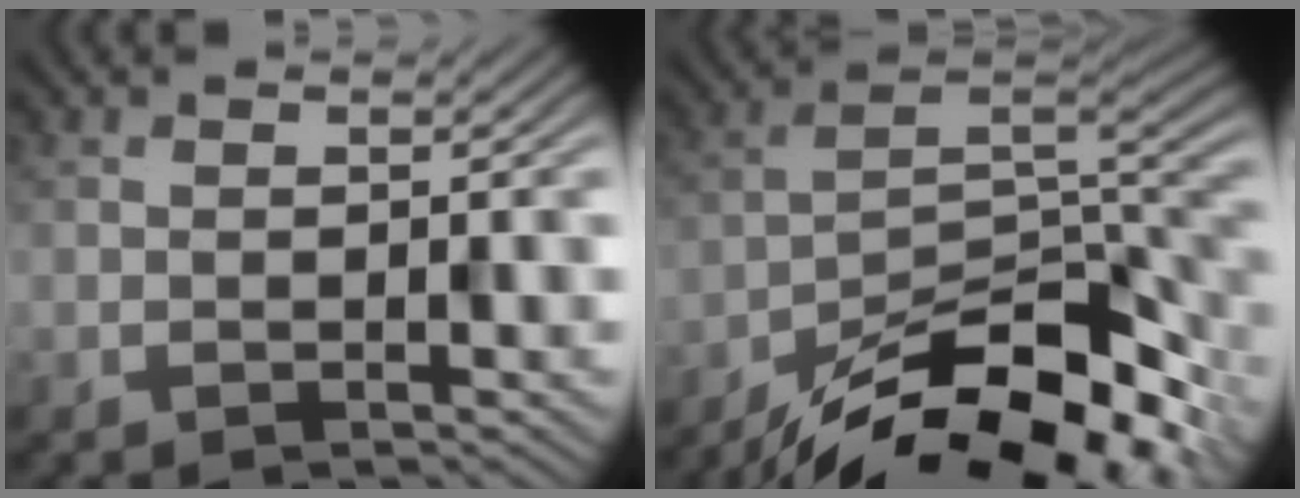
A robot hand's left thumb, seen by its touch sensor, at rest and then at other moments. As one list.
[{"total": 16.4, "force": [-12.8, 4.4, 9.3], "torque": [-0.168, -0.006, -0.212]}]